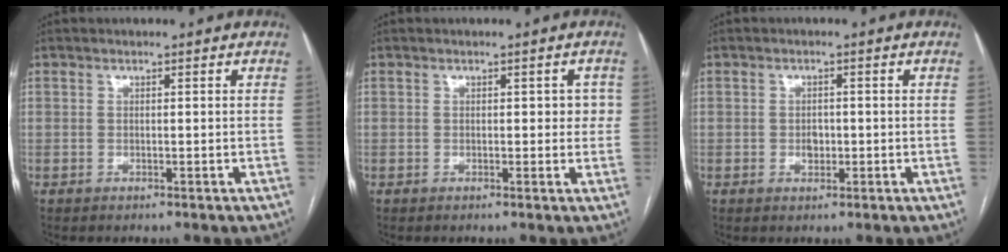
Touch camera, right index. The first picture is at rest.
{"total": 2.9, "force": [0.4, 1.7, 2.3], "torque": [-0.020, 0.015, 0.004]}
{"total": 1.9, "force": [-0.4, 1.3, 1.3], "torque": [-0.021, 0.003, -0.003]}